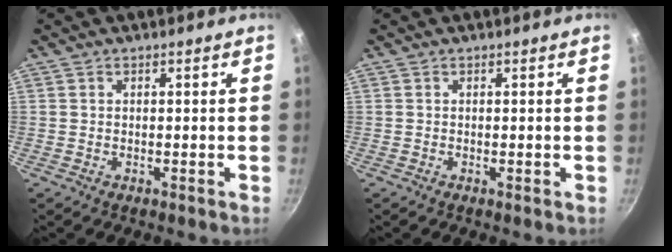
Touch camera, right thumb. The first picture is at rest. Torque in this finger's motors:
{"motor_torque": [2.03, 1.91, -0.12, -0.22, -0.08]}